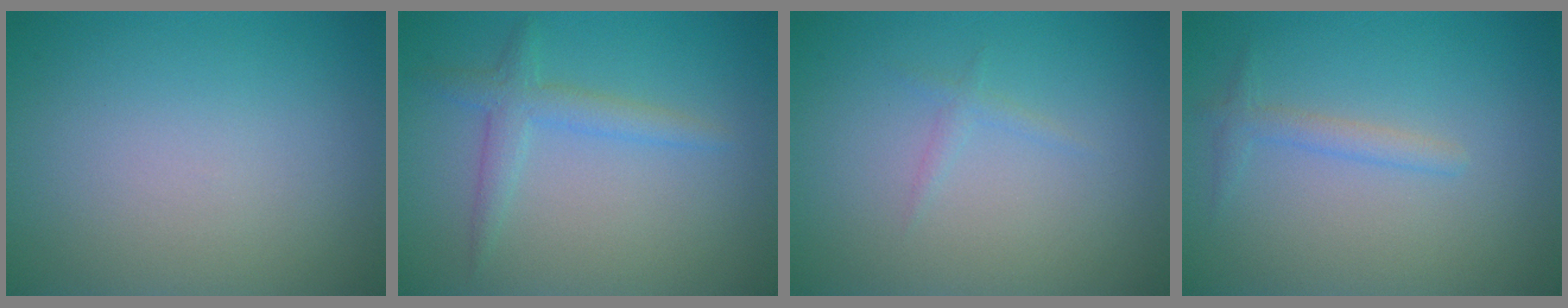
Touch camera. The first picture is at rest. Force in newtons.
{"total": 2.3, "press": 2.3, "slide": 0.1}
{"total": 0.8, "press": 0.8, "slide": 0.0}
{"total": 1.4, "press": 1.4, "slide": 0.0}